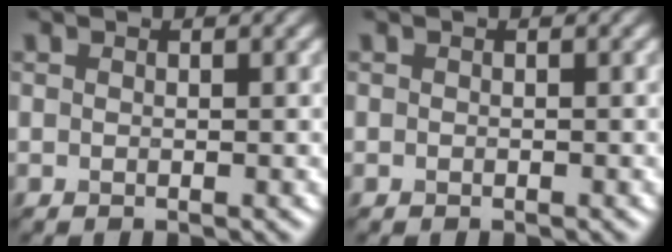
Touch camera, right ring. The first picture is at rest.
{"total": 0.0}